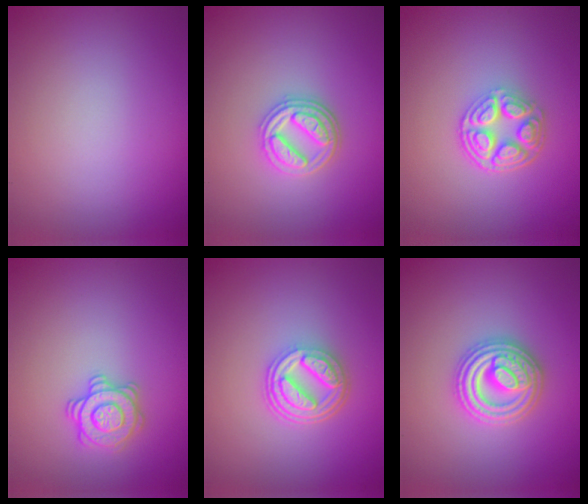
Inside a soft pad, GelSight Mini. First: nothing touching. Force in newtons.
{"total": 3.6, "press": 3.1, "slide": 1.7}
{"total": 4.9, "press": 3.6, "slide": 3.3}
{"total": 2.8, "press": 2.8, "slide": 0.4}
{"total": 5.2, "press": 3.9, "slide": 3.4}
{"total": 4.9, "press": 4.9, "slide": 0.7}